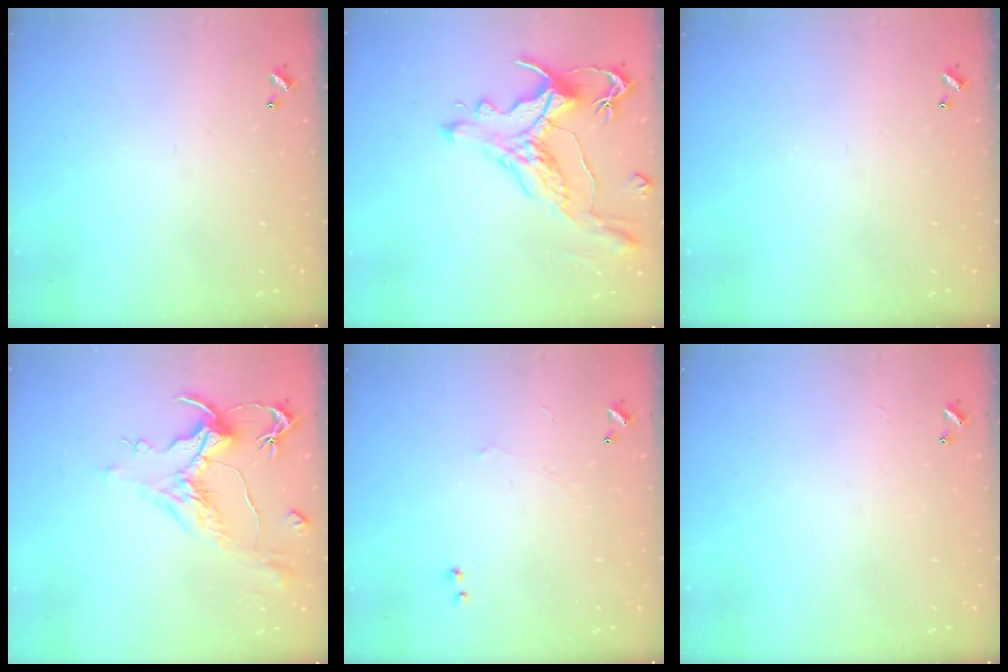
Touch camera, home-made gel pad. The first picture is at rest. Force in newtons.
{"total": 1.7, "press": 1.2, "slide": 1.1}
{"total": 0.0}
{"total": 1.6, "press": 0.8, "slide": 1.5}
{"total": 1.0, "press": 0.9, "slide": 0.5}
{"total": 2.6, "press": 2.6, "slide": 0.3}